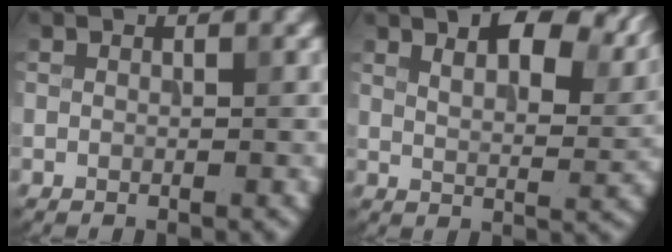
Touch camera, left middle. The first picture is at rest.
{"total": 9.2, "force": [5.9, 3.4, 6.2], "torque": [-0.092, 0.017, 0.084]}